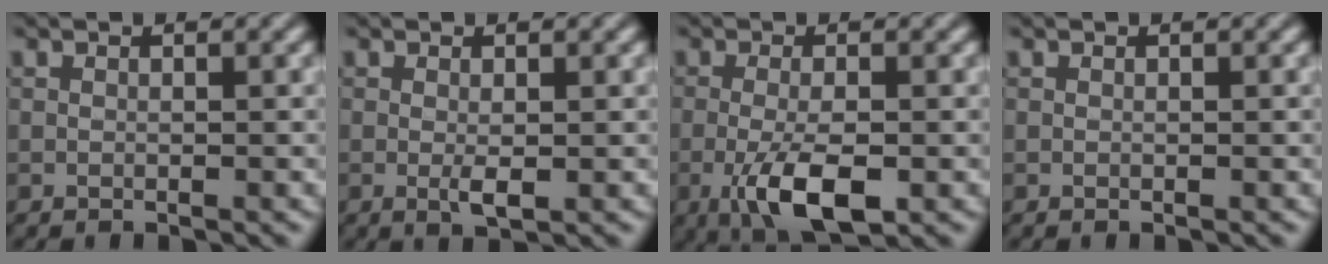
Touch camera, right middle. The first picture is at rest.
{"total": 1.5, "force": [-0.1, 0.4, 1.4], "torque": [-0.029, -0.005, -0.004]}
{"total": 5.4, "force": [-1.8, 1.8, 4.8], "torque": [-0.098, -0.009, -0.034]}
{"total": 0.0}